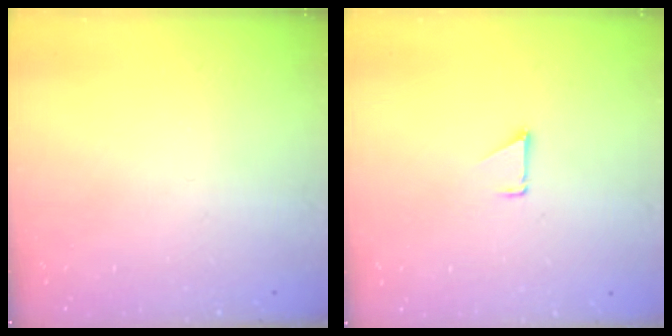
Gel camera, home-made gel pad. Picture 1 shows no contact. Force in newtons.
{"total": 0.7, "press": 0.7, "slide": 0.1}